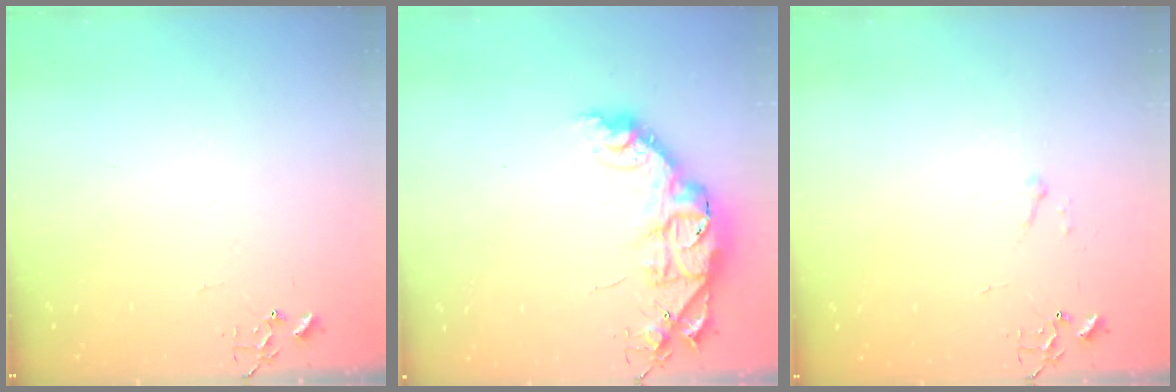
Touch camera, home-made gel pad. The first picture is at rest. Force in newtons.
{"total": 12.7, "press": 12.7, "slide": 0.9}
{"total": 3.9, "press": 3.9, "slide": 0.6}